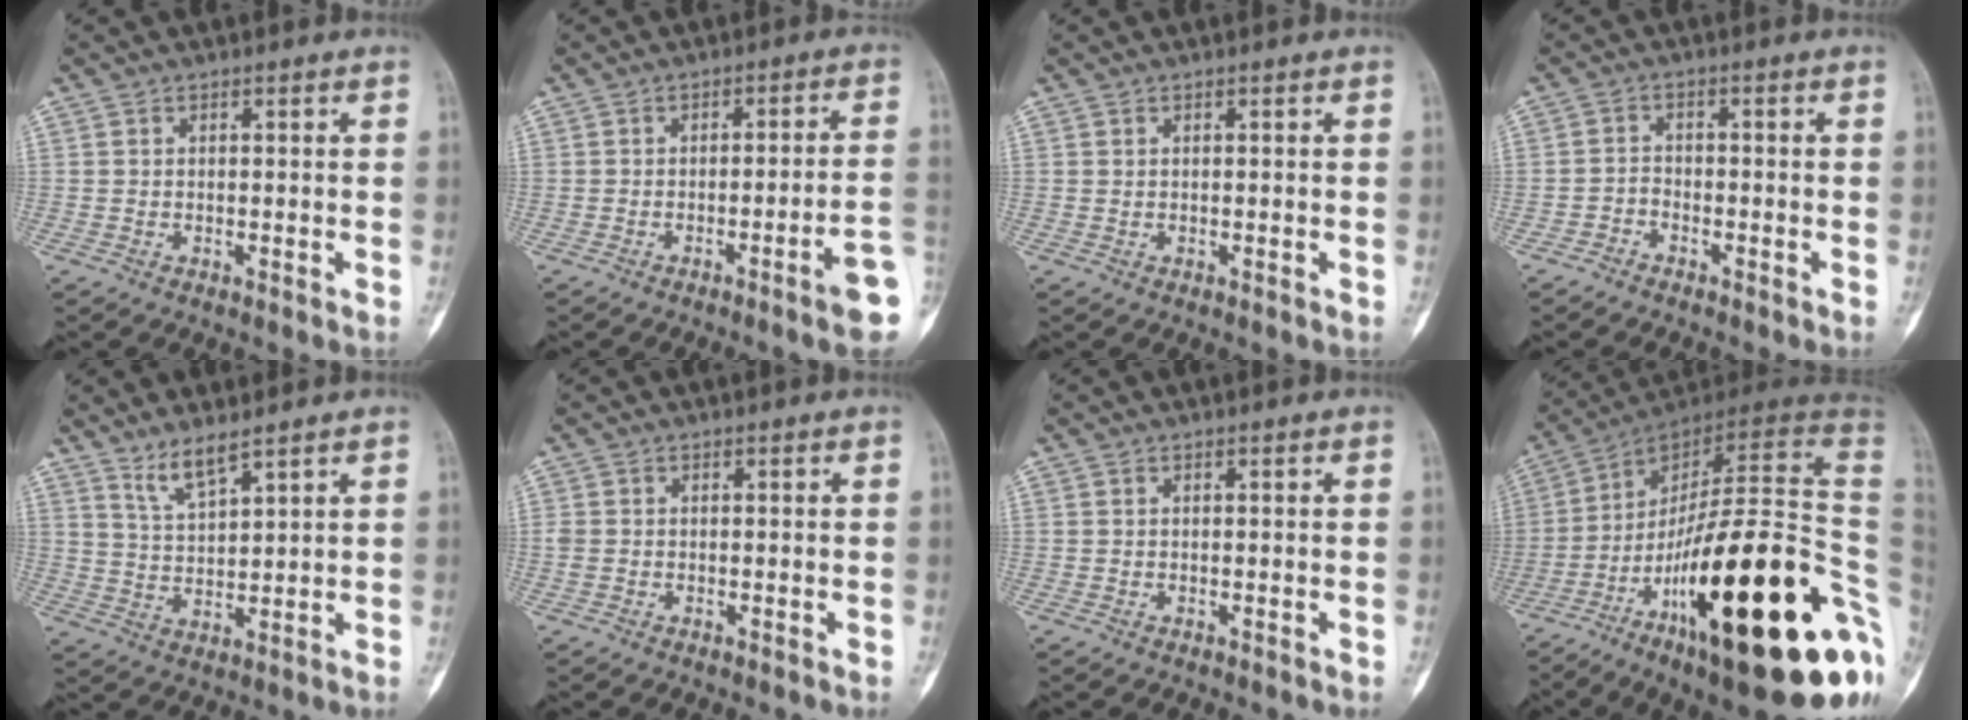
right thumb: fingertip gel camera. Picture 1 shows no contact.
{"total": 7.7, "force": [-3.4, 0.2, 6.9], "torque": [-0.087, 0.025, -0.046]}
{"total": 0.0}
{"total": 2.0, "force": [-1.6, 1.2, 0.1], "torque": [-0.002, 0.015, -0.034]}
{"total": 5.3, "force": [4.3, 0.9, 2.9], "torque": [-0.057, -0.032, 0.087]}
{"total": 1.1, "force": [-0.1, 0.8, 0.7], "torque": [-0.024, -0.004, -0.004]}
{"total": 0.0}
{"total": 37.0, "force": [-10.0, 9.2, 34.4], "torque": [-0.434, 0.059, -0.156]}